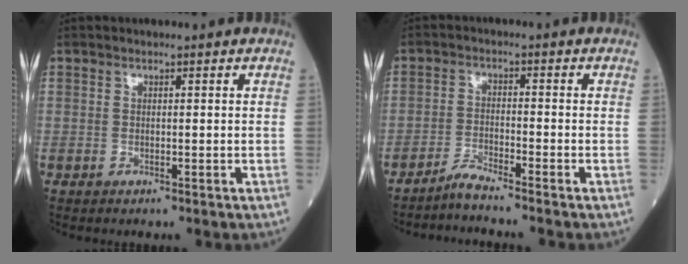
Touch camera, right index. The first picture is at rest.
{"total": 3.2, "force": [-3.0, -1.0, 0.7], "torque": [-0.021, -0.017, -0.062]}